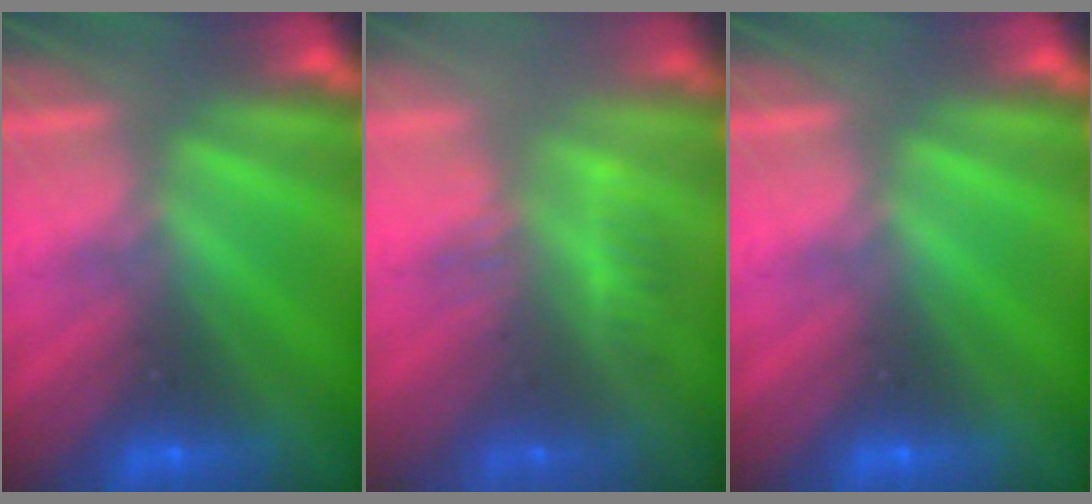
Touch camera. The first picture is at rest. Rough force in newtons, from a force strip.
{"total": 3.2}
{"total": 0.0}